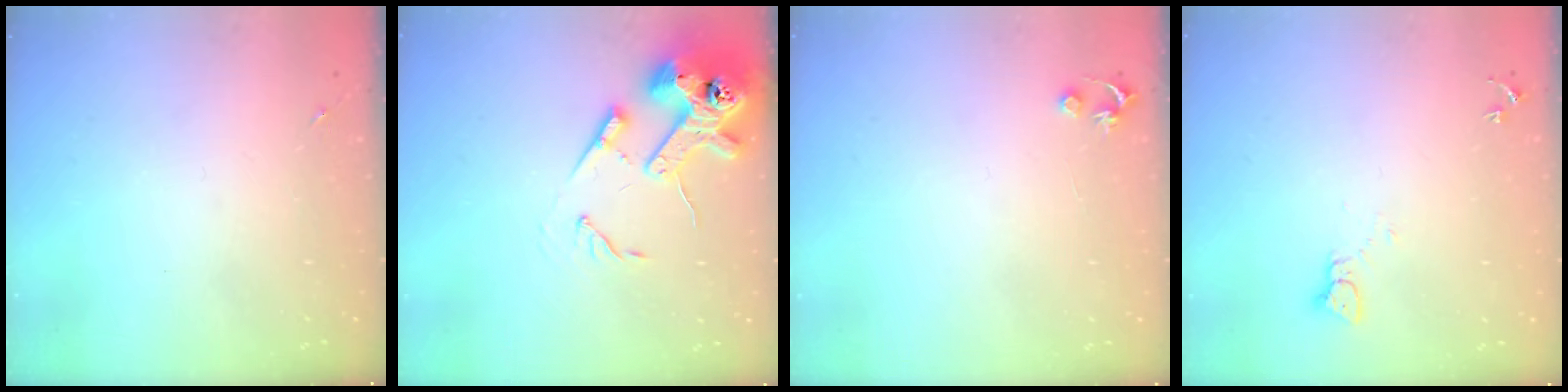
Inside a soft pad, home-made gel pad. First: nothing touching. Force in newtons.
{"total": 15.7, "press": 15.5, "slide": 2.1}
{"total": 3.5, "press": 3.5, "slide": 0.3}
{"total": 2.2, "press": 2.2, "slide": 0.2}